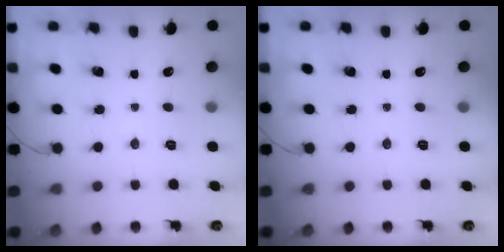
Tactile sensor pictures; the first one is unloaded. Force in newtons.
{"total": 0.0}